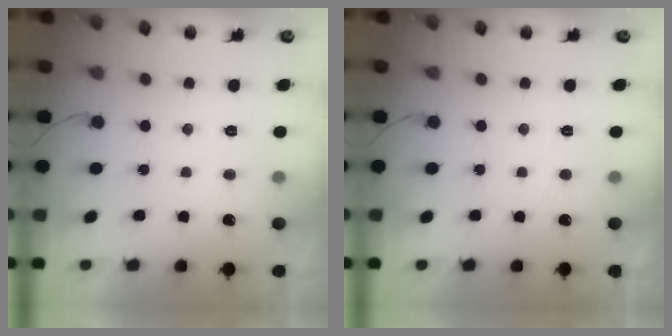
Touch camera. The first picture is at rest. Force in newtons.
{"total": 0.0}